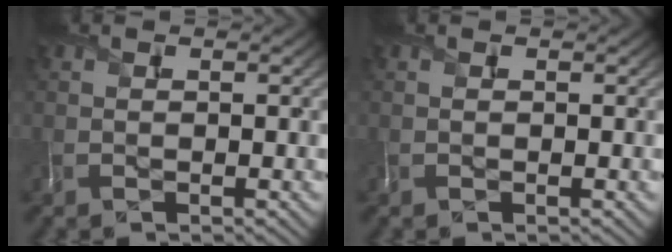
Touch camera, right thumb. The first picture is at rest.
{"total": 0.0}